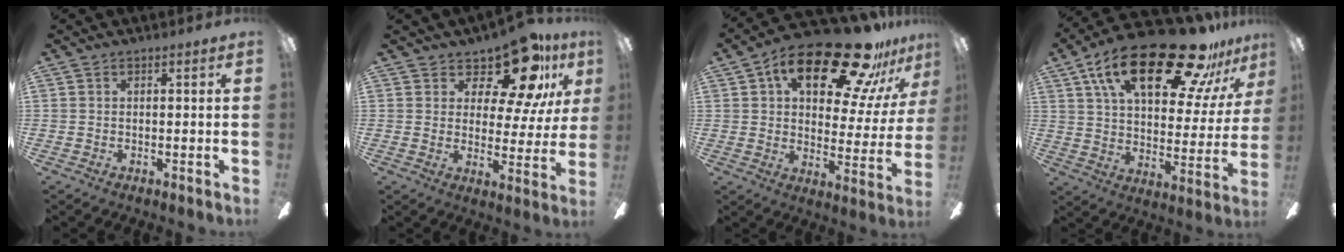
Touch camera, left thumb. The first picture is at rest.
{"total": 15.0, "force": [10.8, 6.2, 8.5], "torque": [-0.130, -0.074, 0.187]}
{"total": 24.6, "force": [15.2, 10.6, 16.3], "torque": [-0.243, -0.091, 0.248]}
{"total": 28.1, "force": [17.0, 11.4, 19.3], "torque": [-0.303, -0.095, 0.275]}